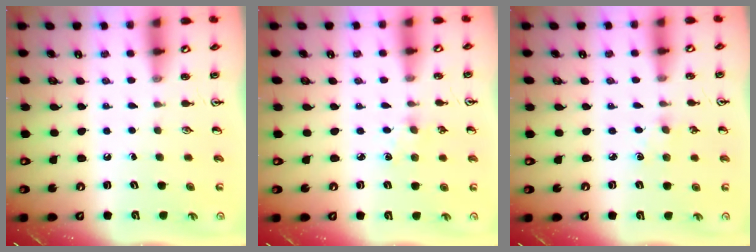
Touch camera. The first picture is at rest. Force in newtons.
{"total": 2.2, "press": 2.2, "slide": 0.4}
{"total": 4.1, "press": 4.1, "slide": 0.5}